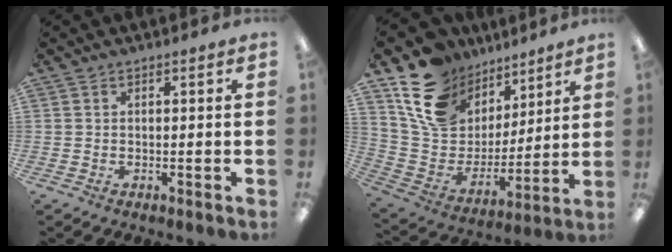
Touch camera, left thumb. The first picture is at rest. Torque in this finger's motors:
{"motor_torque": [2.53, 1.84, 1.59, -1.18, 0.09]}